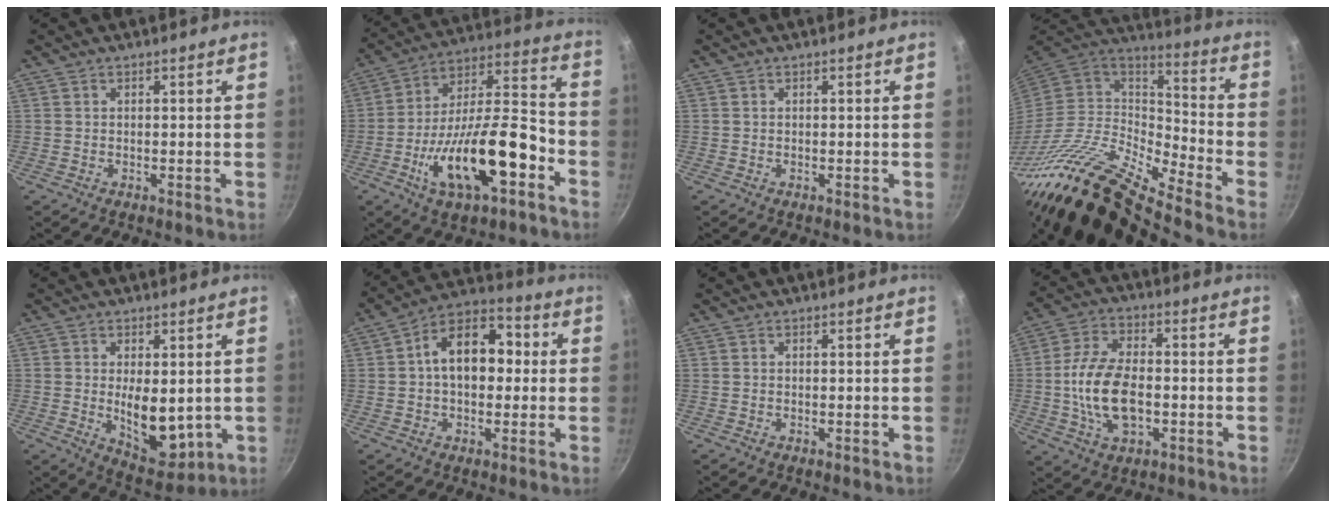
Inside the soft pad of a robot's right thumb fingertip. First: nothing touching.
{"total": 21.8, "force": [-8.2, 8.5, 18.3], "torque": [-0.291, 0.053, -0.139]}
{"total": 0.0}
{"total": 25.6, "force": [-18.6, 6.5, 16.4], "torque": [-0.246, 0.062, -0.360]}
{"total": 10.8, "force": [0.0, 5.8, 9.1], "torque": [-0.115, -0.026, 0.020]}
{"total": 13.6, "force": [1.1, 9.1, 10.1], "torque": [-0.110, 0.038, -0.001]}
{"total": 0.0}
{"total": 13.3, "force": [-1.9, 7.5, 10.8], "torque": [-0.199, 0.023, -0.040]}